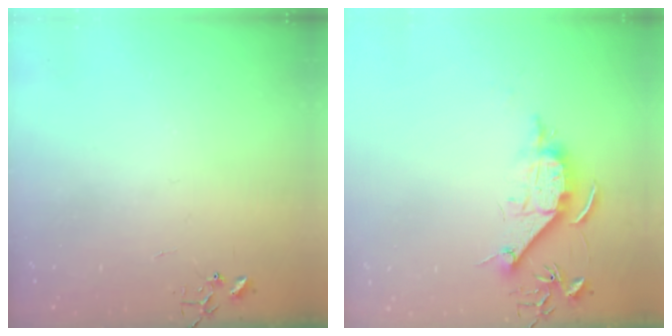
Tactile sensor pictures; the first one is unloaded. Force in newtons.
{"total": 10.4, "press": 10.4, "slide": 0.4}